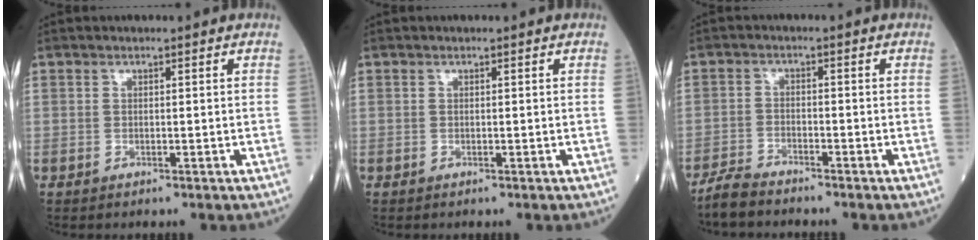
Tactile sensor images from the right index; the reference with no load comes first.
{"total": 0.0}
{"total": 3.7, "force": [-3.6, 0.4, 0.9], "torque": [-0.023, -0.013, -0.070]}